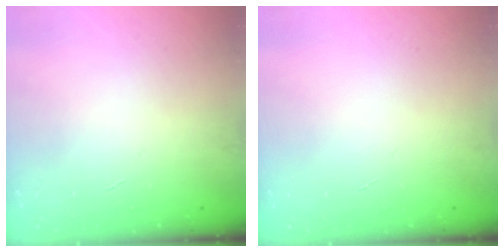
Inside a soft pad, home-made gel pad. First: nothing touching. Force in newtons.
{"total": 0.0}